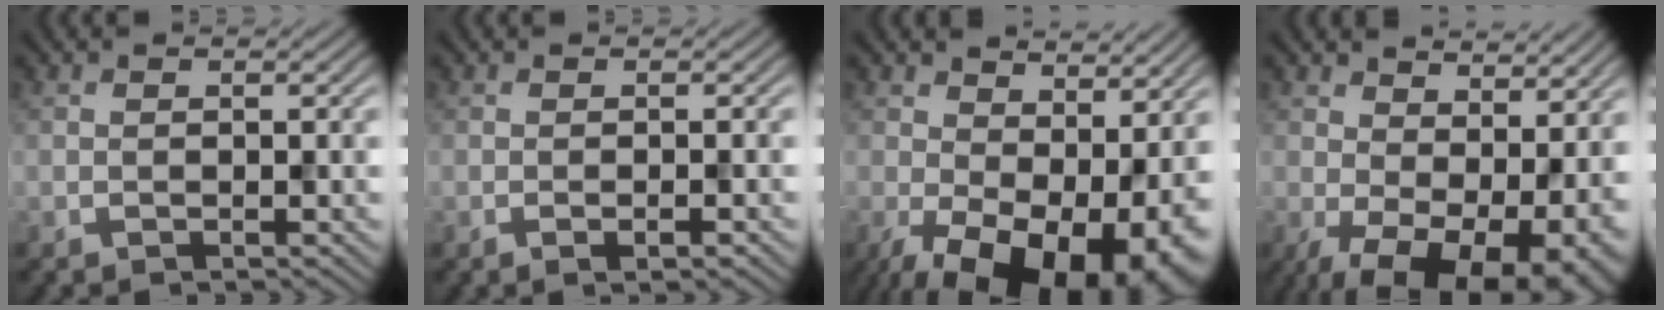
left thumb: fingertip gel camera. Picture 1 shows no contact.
{"total": 1.5, "force": [-0.7, 0.2, 1.3], "torque": [-0.020, 0.000, -0.013]}
{"total": 15.7, "force": [-3.6, 9.0, 12.3], "torque": [-0.200, -0.034, -0.026]}
{"total": 13.4, "force": [-1.3, 7.5, 11.0], "torque": [-0.179, -0.034, 0.008]}